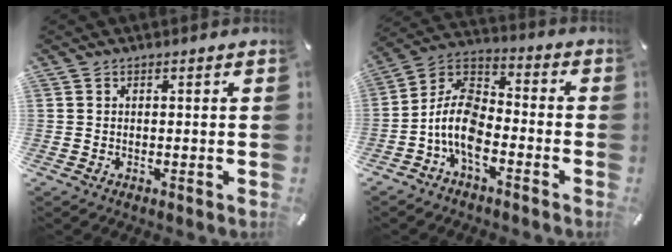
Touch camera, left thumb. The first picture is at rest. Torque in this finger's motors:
{"motor_torque": [-0.09, 1.00, 0.96, 0.48, 0.33]}